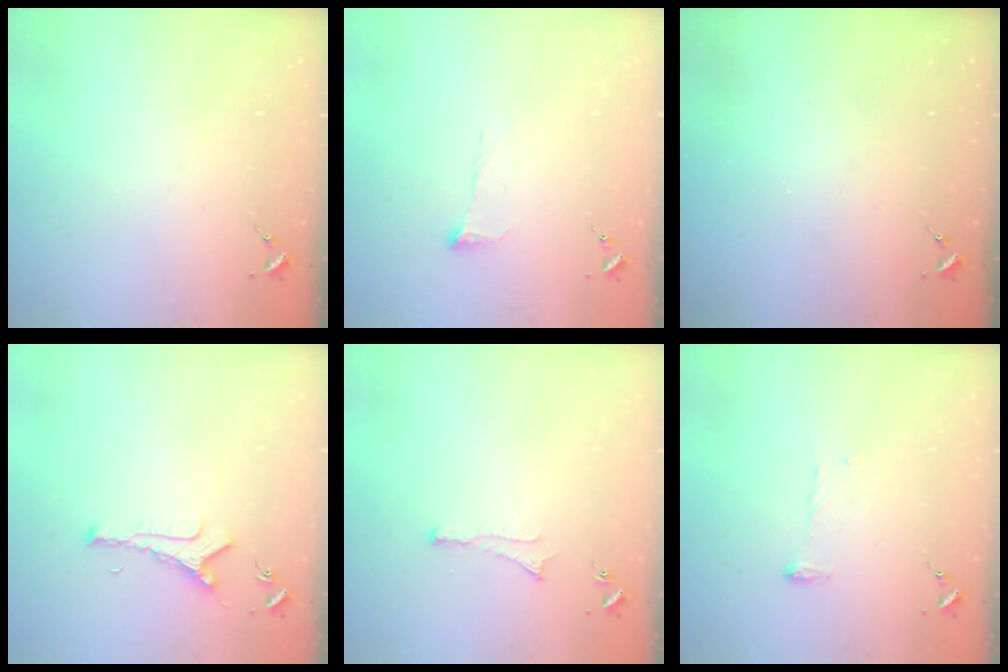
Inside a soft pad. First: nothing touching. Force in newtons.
{"total": 6.9, "press": 6.9, "slide": 0.1}
{"total": 0.0}
{"total": 5.1, "press": 5.0, "slide": 0.7}
{"total": 3.7, "press": 3.6, "slide": 0.6}
{"total": 6.9, "press": 6.9, "slide": 0.7}